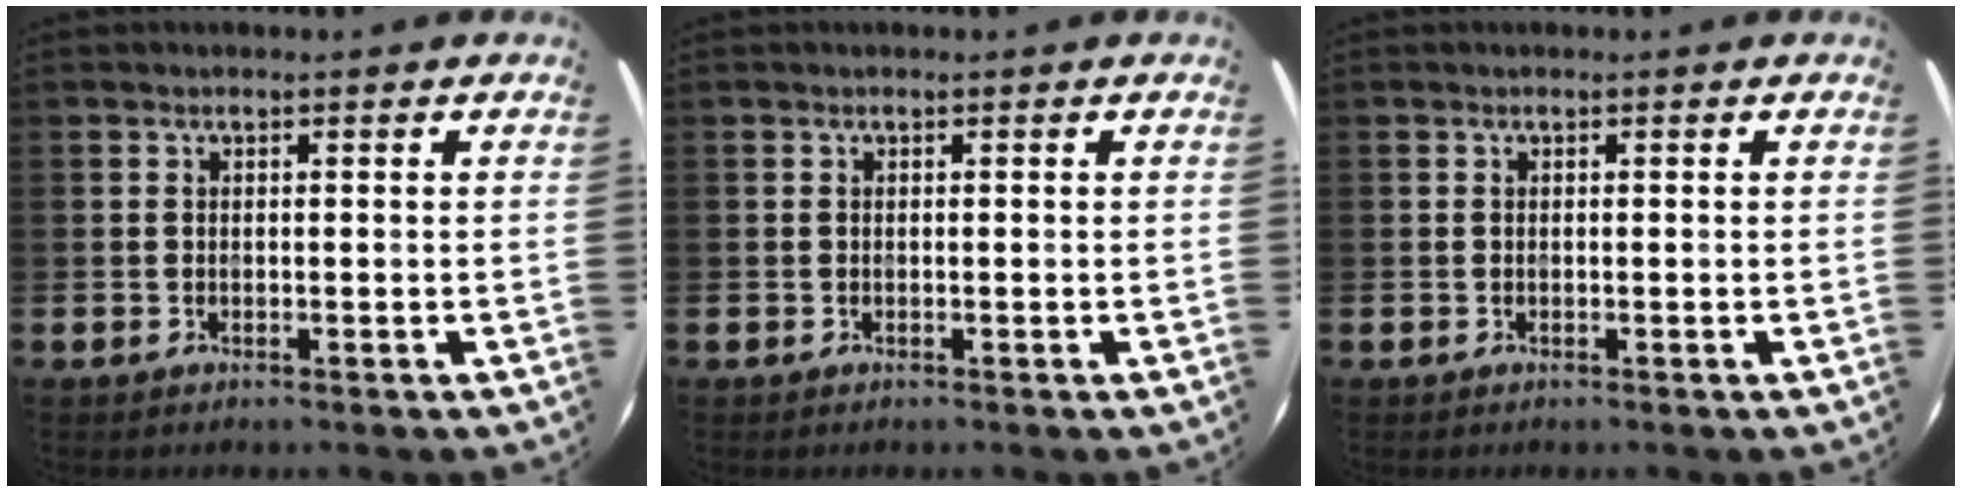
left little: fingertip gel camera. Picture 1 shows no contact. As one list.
[{"total": 0.0}, {"total": 0.0}]